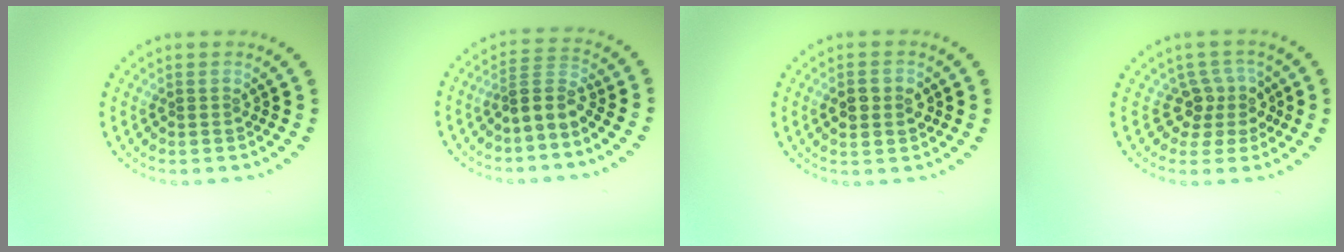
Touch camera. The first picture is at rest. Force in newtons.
{"total": 2.7, "press": 2.0, "slide": 1.9}
{"total": 3.0, "press": 3.0, "slide": 0.2}
{"total": 2.8, "press": 2.1, "slide": 1.8}